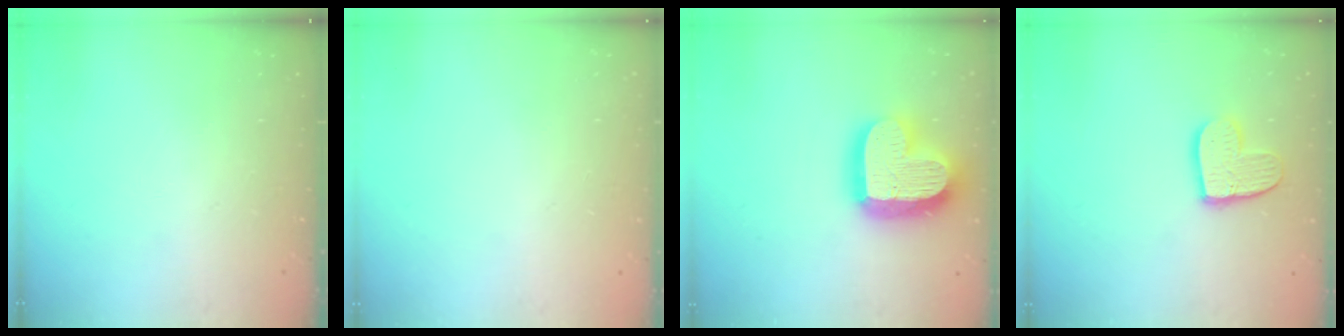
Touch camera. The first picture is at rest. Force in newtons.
{"total": 0.0}
{"total": 22.4, "press": 22.4, "slide": 1.9}
{"total": 11.5, "press": 11.4, "slide": 0.9}